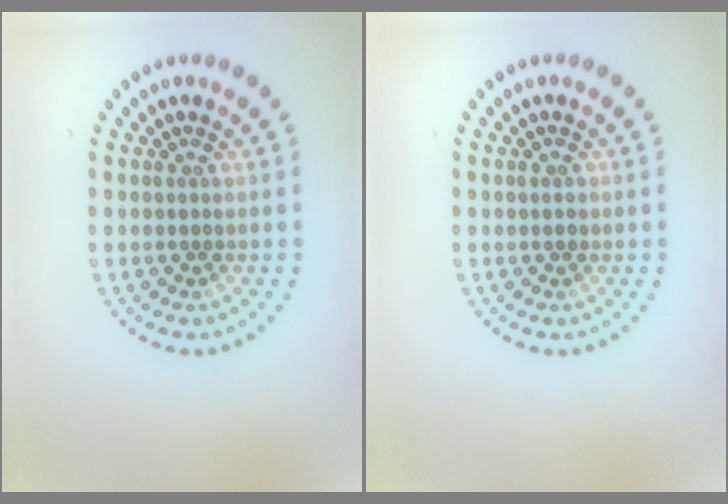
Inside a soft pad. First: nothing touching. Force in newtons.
{"total": 1.0, "press": 1.0, "slide": 0.0}